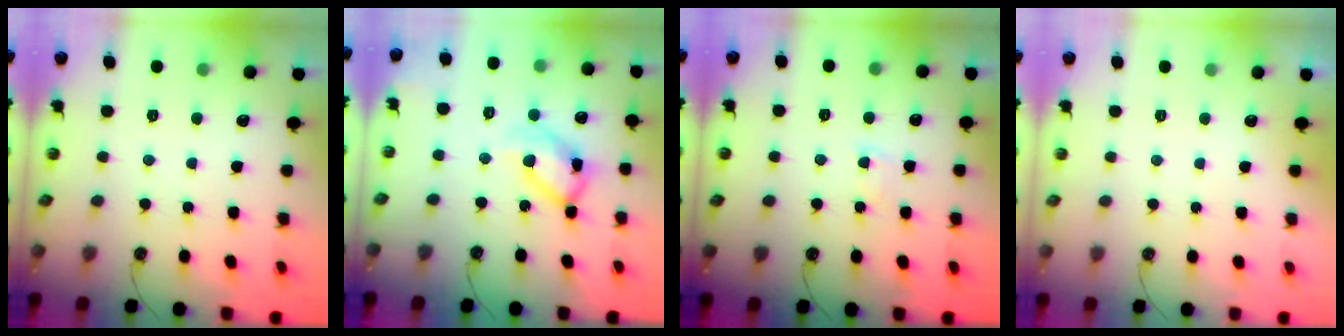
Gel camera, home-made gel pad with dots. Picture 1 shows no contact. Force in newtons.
{"total": 14.6, "press": 14.5, "slide": 1.7}
{"total": 1.7, "press": 1.6, "slide": 0.3}
{"total": 0.0}